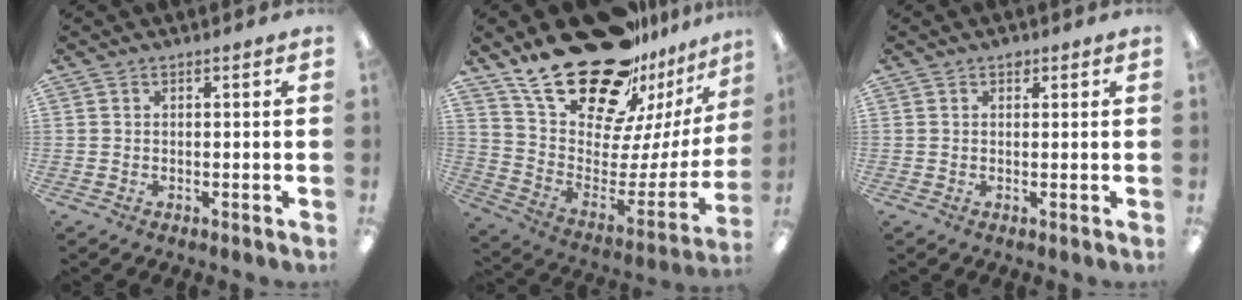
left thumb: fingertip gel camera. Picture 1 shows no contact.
{"total": 27.5, "force": [20.4, 12.3, 13.7], "torque": [-0.224, -0.137, 0.384]}
{"total": 1.1, "force": [0.7, 0.7, 0.4], "torque": [0.000, -0.002, 0.011]}